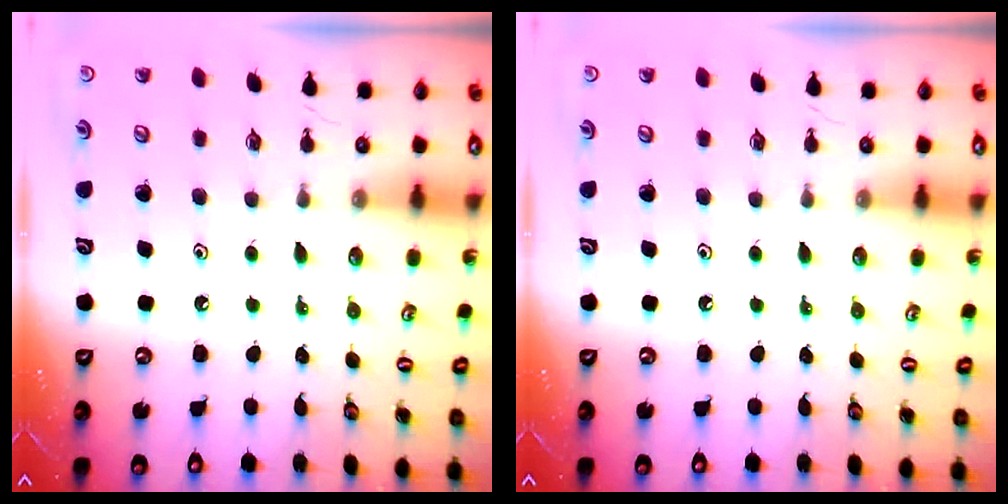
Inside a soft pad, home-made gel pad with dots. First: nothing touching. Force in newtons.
{"total": 0.0}